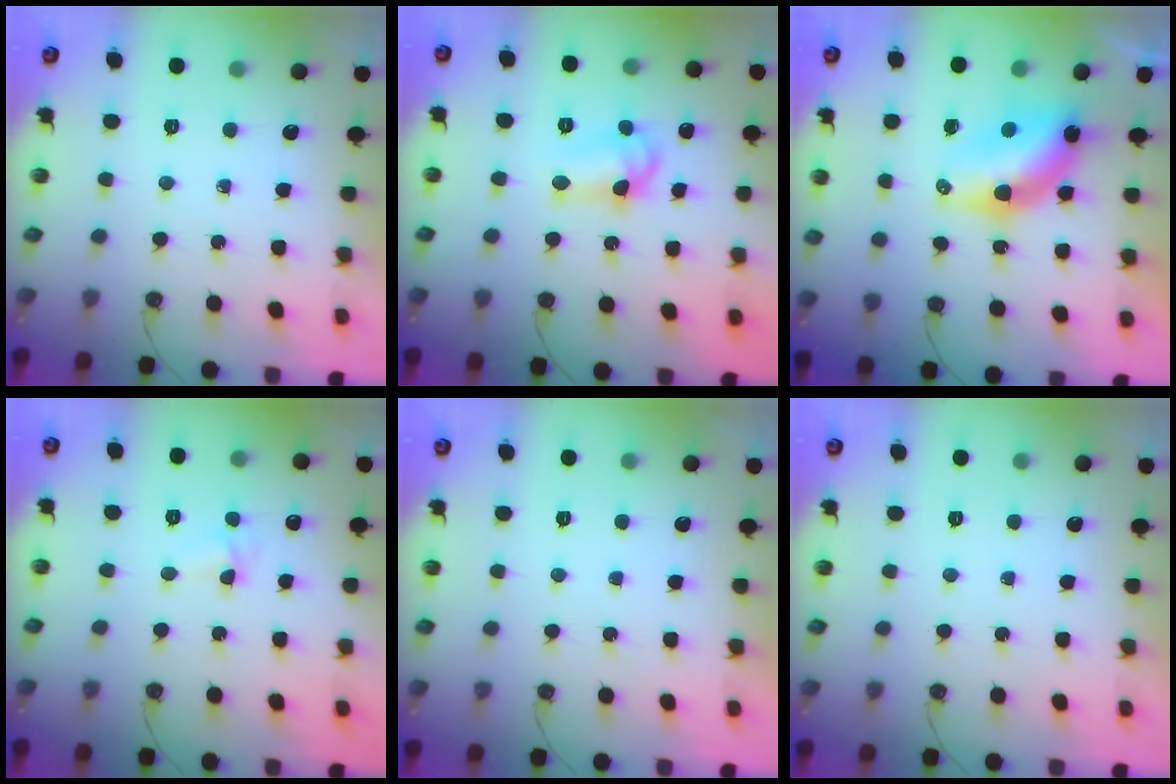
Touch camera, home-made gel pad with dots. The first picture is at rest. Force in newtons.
{"total": 10.0, "press": 9.3, "slide": 3.7}
{"total": 7.8, "press": 7.8, "slide": 0.5}
{"total": 3.8, "press": 3.8, "slide": 0.5}
{"total": 0.0}
{"total": 0.0}